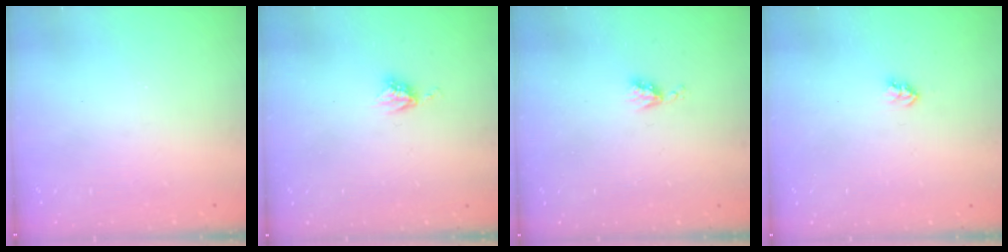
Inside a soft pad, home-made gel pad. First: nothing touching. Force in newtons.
{"total": 4.4, "press": 4.4, "slide": 0.1}
{"total": 4.0, "press": 4.0, "slide": 0.5}
{"total": 2.7, "press": 2.7, "slide": 0.4}